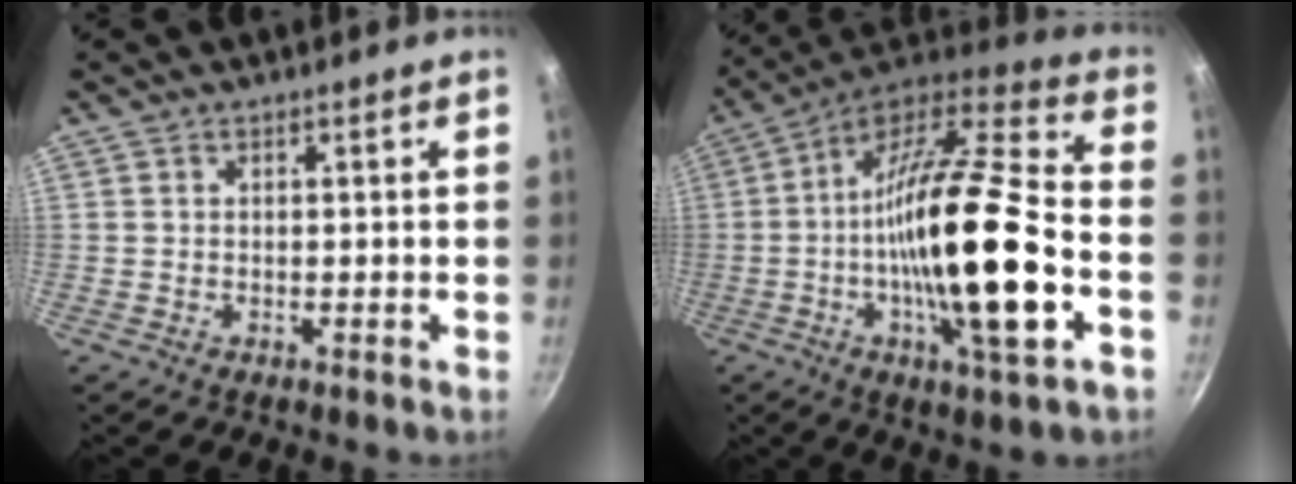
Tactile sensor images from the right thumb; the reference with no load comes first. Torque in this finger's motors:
{"motor_torque": [1.02, 1.28, 2.58, -0.22, 0.88]}